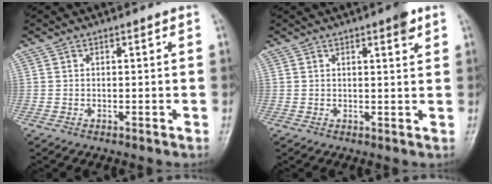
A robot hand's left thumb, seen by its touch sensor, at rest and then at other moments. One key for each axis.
{"total": 3.3, "fx": 2.0, "fy": 0.7, "fz": 2.6, "tx": -0.031, "ty": -0.008, "tz": 0.023}